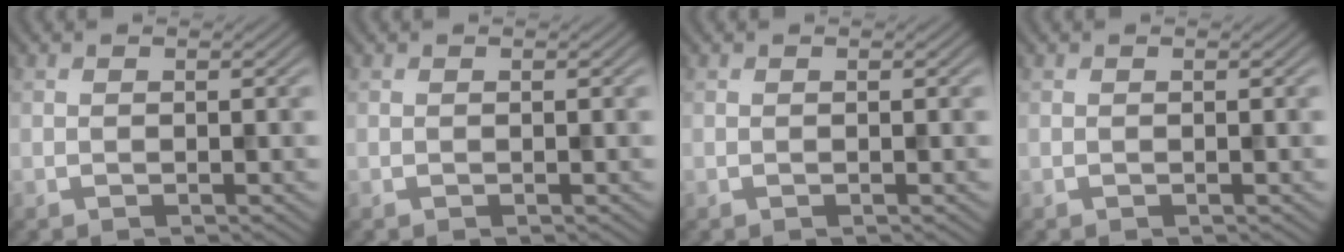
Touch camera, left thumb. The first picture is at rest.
{"total": 0.0}
{"total": 0.0}
{"total": 0.0}